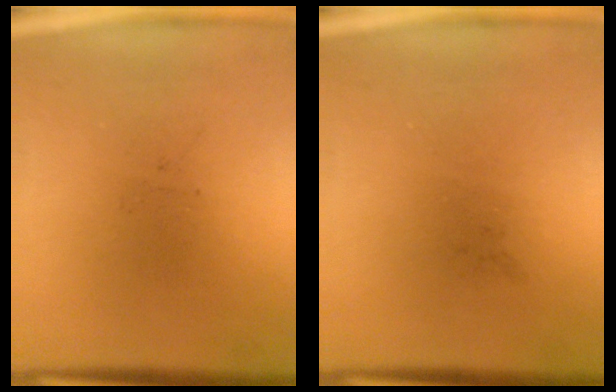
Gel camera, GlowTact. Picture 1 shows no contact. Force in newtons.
{"total": 0.0}